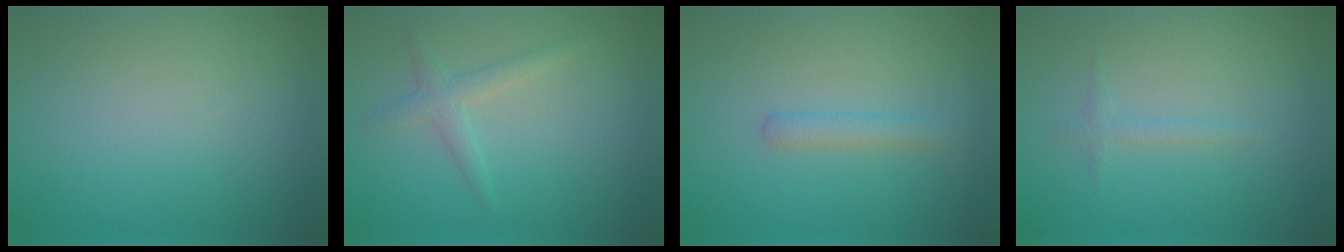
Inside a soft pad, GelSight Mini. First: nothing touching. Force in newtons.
{"total": 1.9, "press": 1.9, "slide": 0.1}
{"total": 1.7, "press": 1.7, "slide": 0.1}
{"total": 0.8, "press": 0.8, "slide": 0.0}